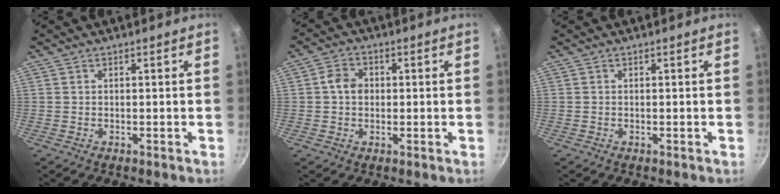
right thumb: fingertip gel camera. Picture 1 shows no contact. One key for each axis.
{"total": 4.1, "fx": 0.2, "fy": 3.4, "fz": 2.4, "tx": -0.028, "ty": 0.013, "tz": -0.004}
{"total": 0.0}